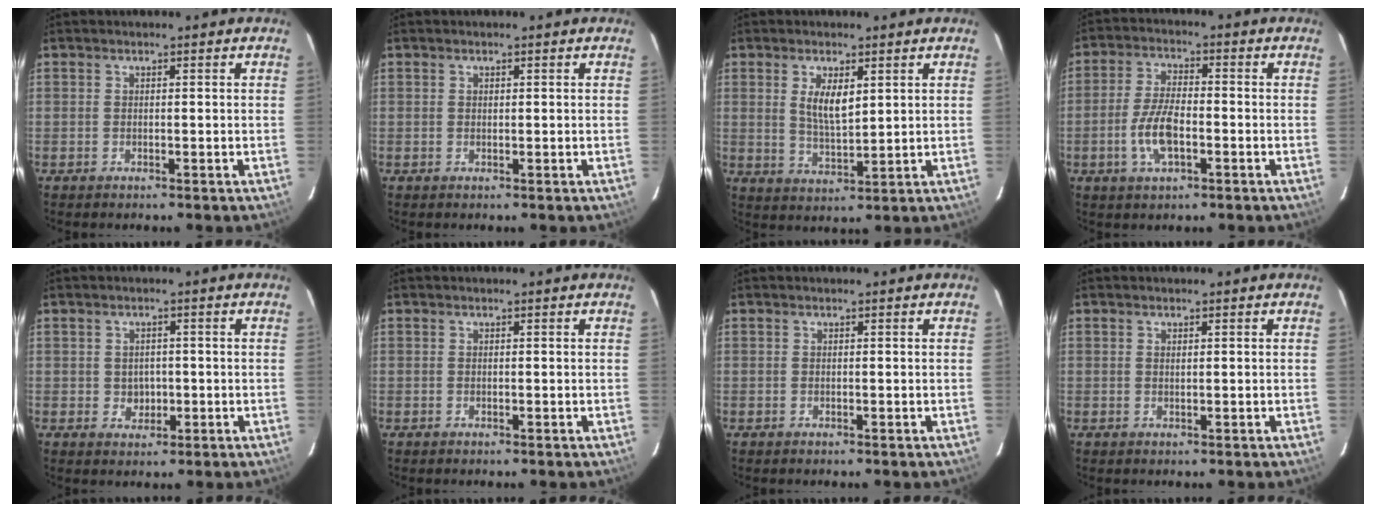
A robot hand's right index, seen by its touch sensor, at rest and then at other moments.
{"total": 0.0}
{"total": 6.0, "force": [2.1, 2.3, 5.2], "torque": [-0.092, -0.004, 0.044]}
{"total": 7.8, "force": [-2.6, 3.1, 6.7], "torque": [-0.140, 0.000, -0.048]}
{"total": 3.0, "force": [-0.3, 2.8, 1.0], "torque": [-0.017, 0.006, 0.003]}
{"total": 0.0}
{"total": 0.0}
{"total": 0.5, "force": [0.3, 0.2, 0.4], "torque": [-0.009, 0.003, 0.006]}